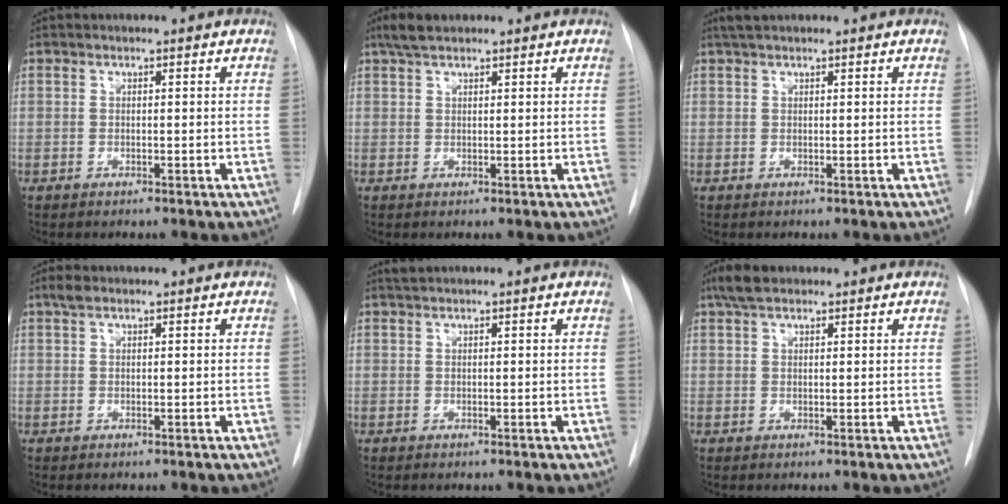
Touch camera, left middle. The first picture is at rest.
{"total": 3.2, "force": [2.4, 1.0, 1.7], "torque": [-0.039, 0.012, 0.047]}
{"total": 2.4, "force": [2.0, 0.4, 1.2], "torque": [-0.024, 0.019, 0.036]}
{"total": 1.4, "force": [1.0, 0.6, 0.8], "torque": [-0.019, 0.015, 0.018]}
{"total": 0.7, "force": [0.6, -0.1, 0.3], "torque": [-0.010, 0.010, 0.016]}
{"total": 3.5, "force": [2.6, 1.4, 1.9], "torque": [-0.044, 0.016, 0.048]}